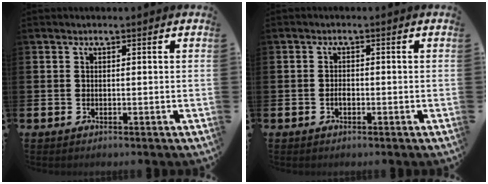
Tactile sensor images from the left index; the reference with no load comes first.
{"total": 1.2, "force": [-0.5, 0.7, 0.9], "torque": [-0.012, -0.001, -0.010]}